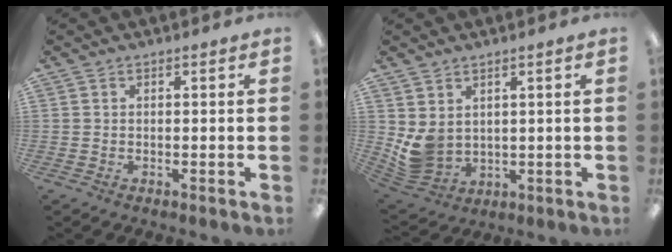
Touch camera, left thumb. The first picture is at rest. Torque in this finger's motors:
{"motor_torque": [1.24, 1.28, 0.82, -0.54, 0.06]}